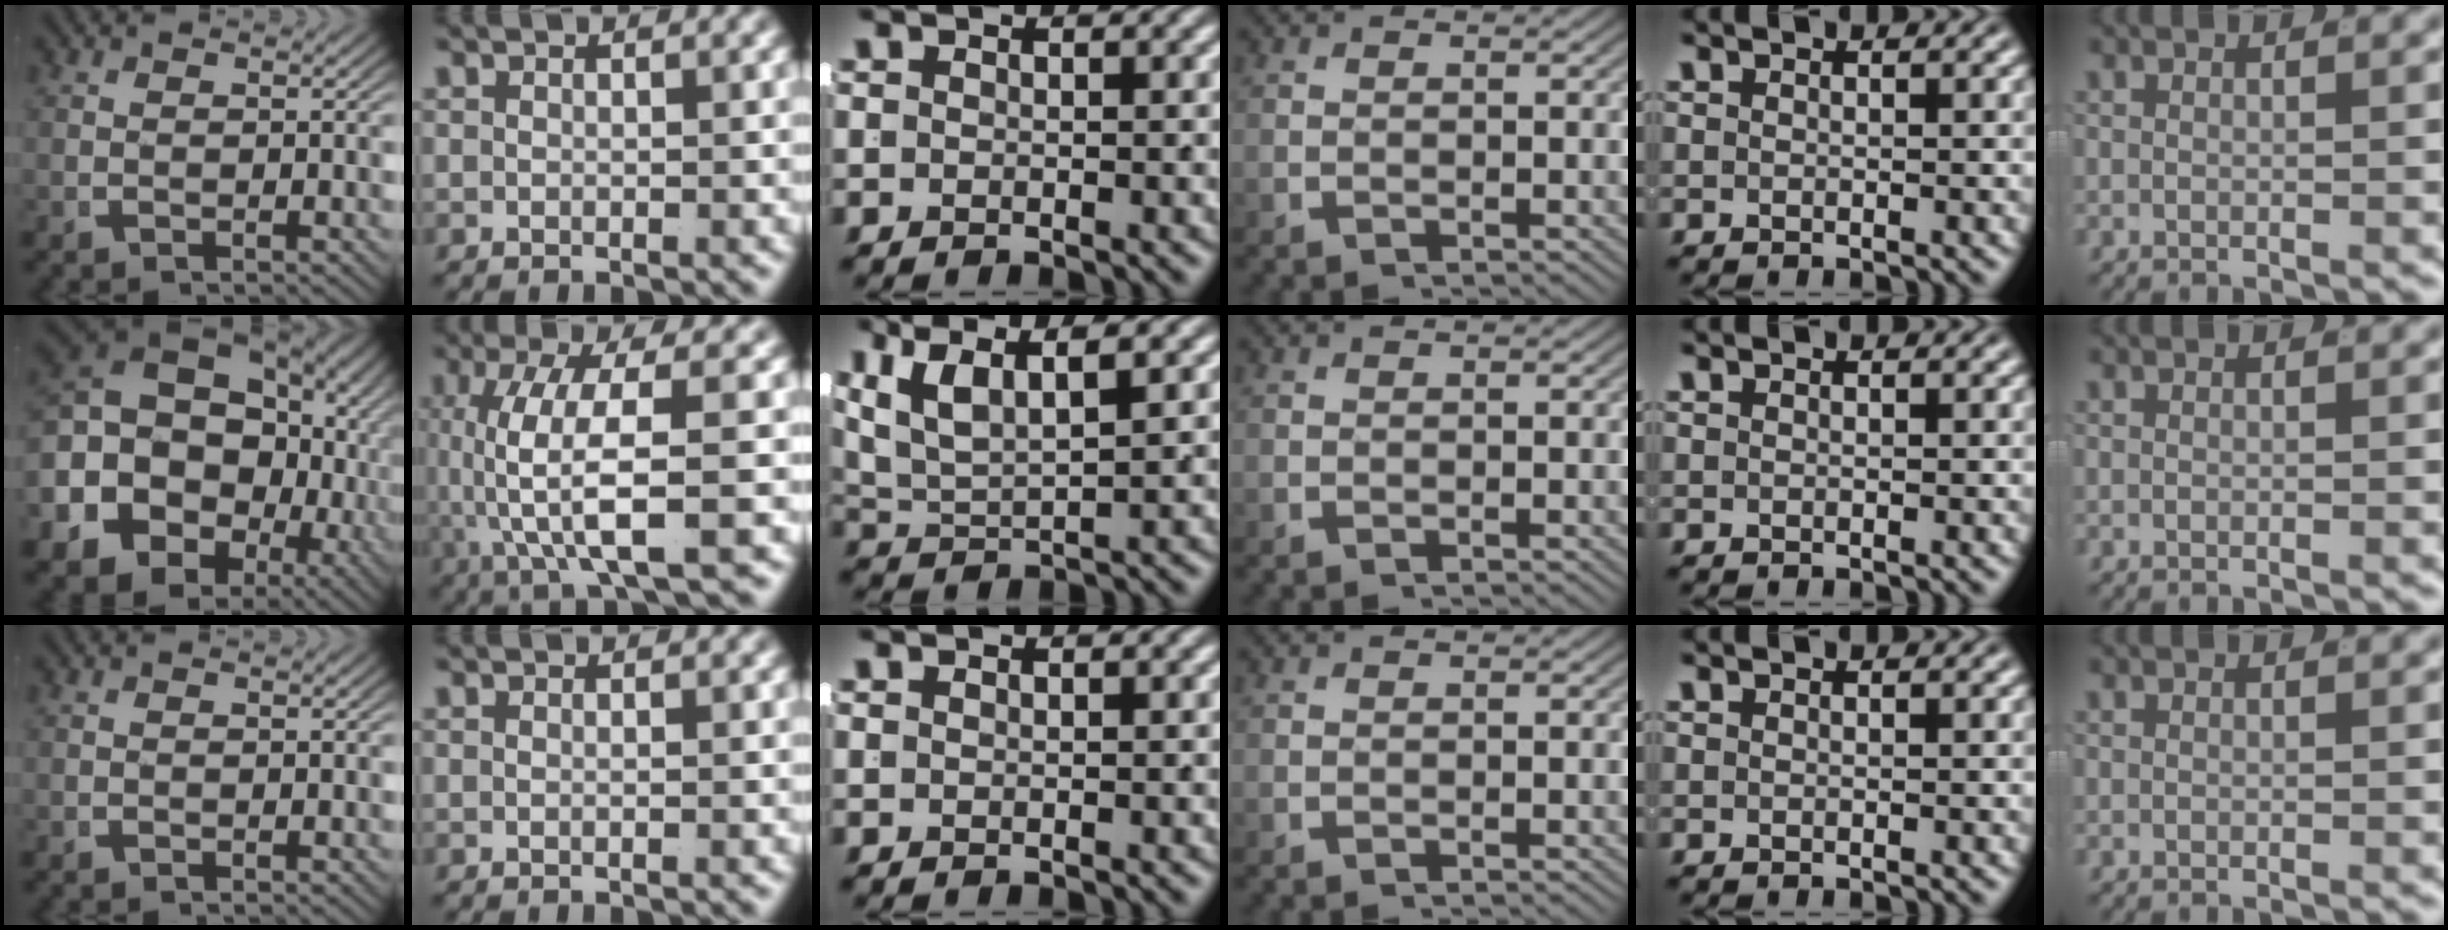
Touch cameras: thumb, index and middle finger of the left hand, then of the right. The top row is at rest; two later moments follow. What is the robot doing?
{"motion": "lift_and_place", "object": "shorts"}